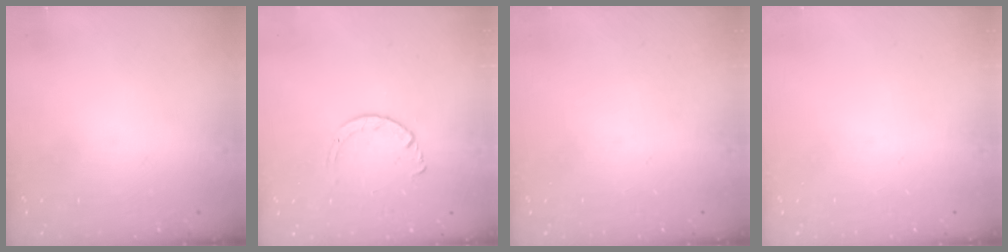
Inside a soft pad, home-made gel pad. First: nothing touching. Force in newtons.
{"total": 2.9, "press": 2.8, "slide": 0.3}
{"total": 0.0}
{"total": 0.0}